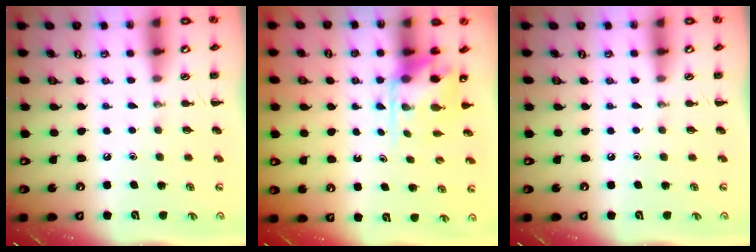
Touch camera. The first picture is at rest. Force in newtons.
{"total": 4.9, "press": 4.9, "slide": 0.6}
{"total": 0.0}